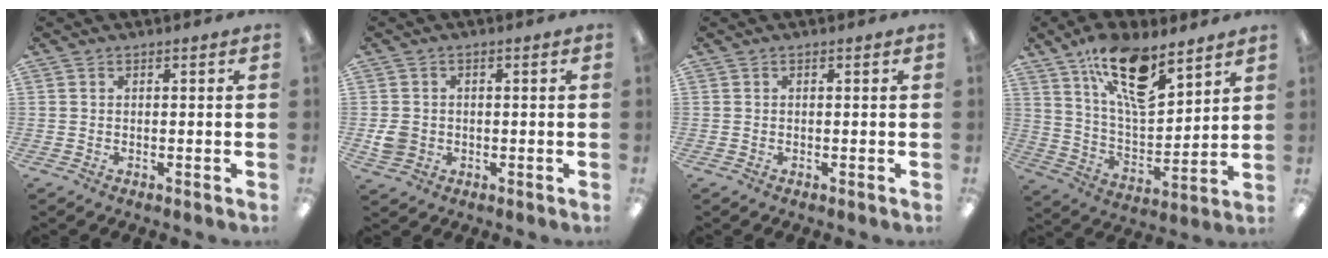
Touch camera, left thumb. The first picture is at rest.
{"total": 4.1, "force": [-0.6, 3.7, 1.7], "torque": [-0.013, 0.001, -0.011]}
{"total": 0.0}
{"total": 18.3, "force": [12.0, 6.9, 11.9], "torque": [-0.206, -0.060, 0.204]}